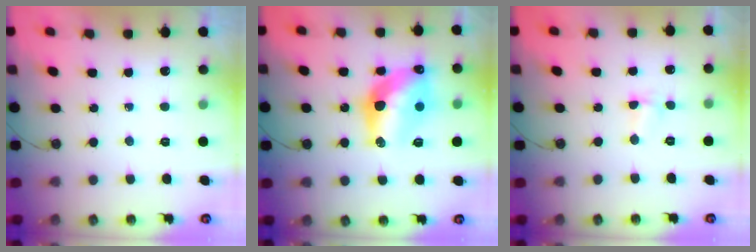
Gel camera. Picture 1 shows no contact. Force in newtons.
{"total": 13.9, "press": 13.8, "slide": 1.3}
{"total": 2.6, "press": 2.5, "slide": 0.5}